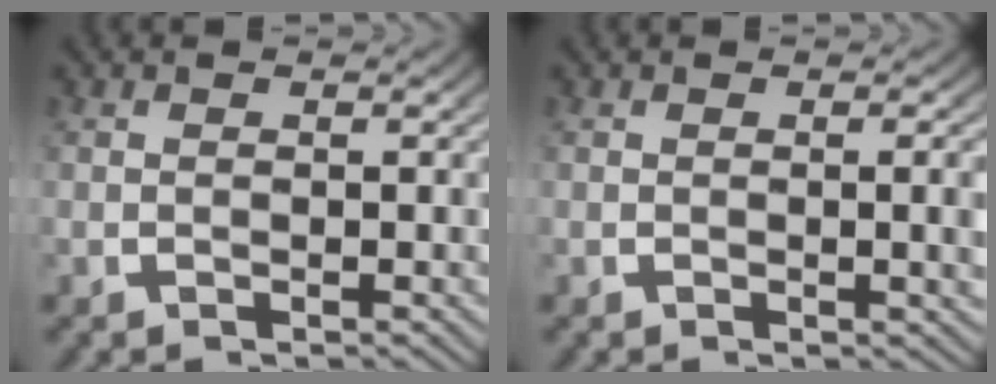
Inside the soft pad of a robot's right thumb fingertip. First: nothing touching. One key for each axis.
{"total": 1.7, "fx": 0.1, "fy": 0.2, "fz": 1.6, "tx": -0.017, "ty": 0.001, "tz": 0.001}